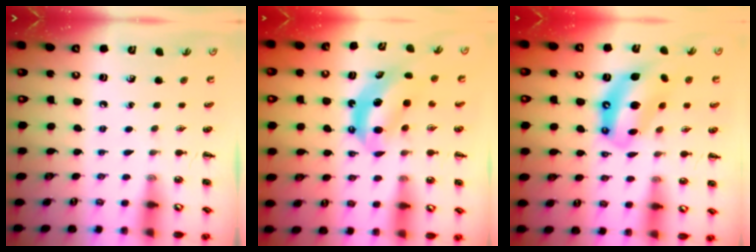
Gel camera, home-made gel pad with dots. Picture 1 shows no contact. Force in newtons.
{"total": 6.1, "press": 6.1, "slide": 0.6}
{"total": 12.4, "press": 11.9, "slide": 3.5}